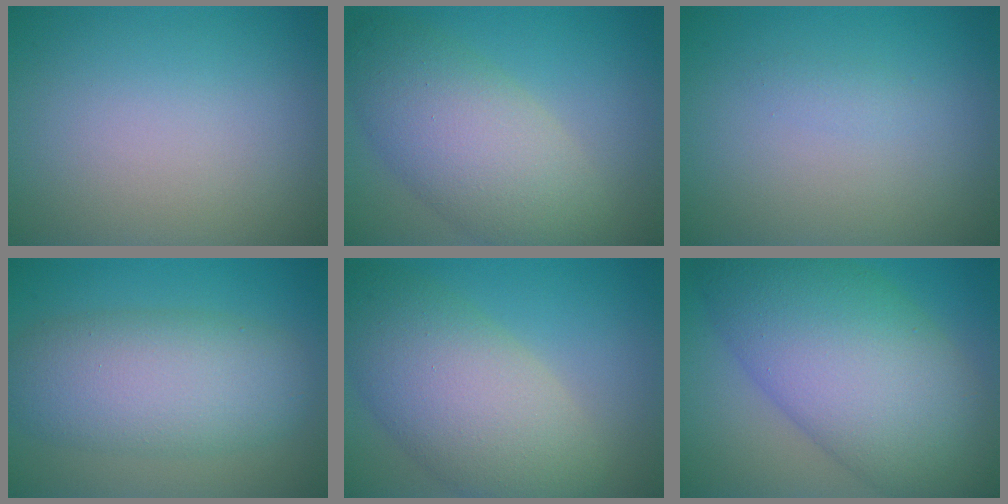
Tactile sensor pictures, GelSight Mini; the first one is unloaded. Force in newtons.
{"total": 7.6, "press": 7.6, "slide": 0.1}
{"total": 0.6, "press": 0.6, "slide": 0.0}
{"total": 7.5, "press": 7.4, "slide": 0.4}
{"total": 9.0, "press": 8.9, "slide": 0.7}
{"total": 13.0, "press": 13.0, "slide": 0.2}